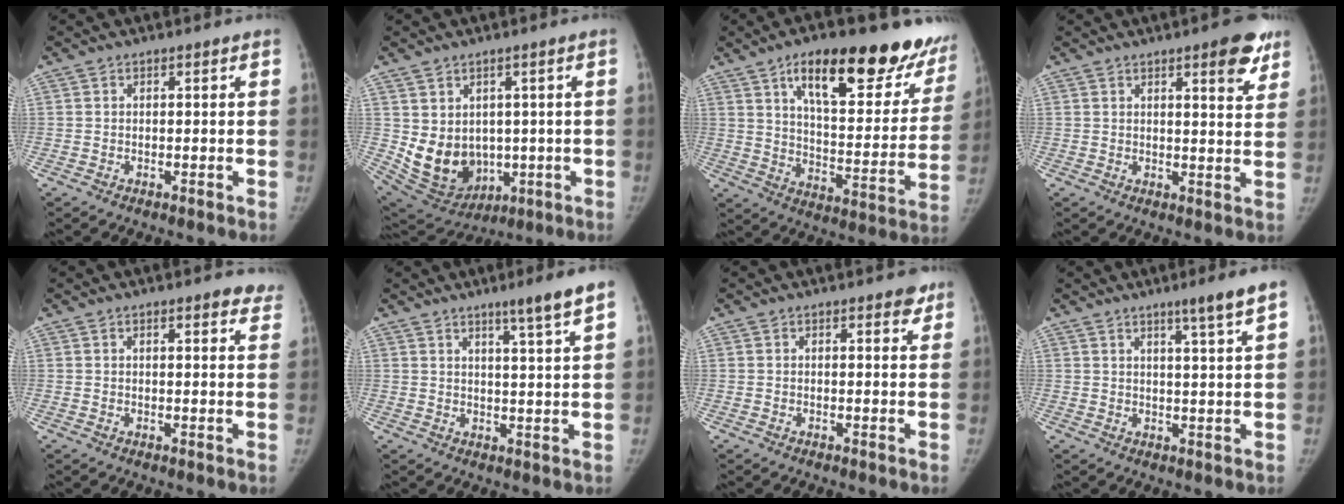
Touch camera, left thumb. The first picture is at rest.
{"total": 12.0, "force": [-0.6, 9.7, 7.0], "torque": [-0.090, -0.007, 0.027]}
{"total": 27.4, "force": [16.9, 10.1, 19.1], "torque": [-0.219, -0.056, 0.243]}
{"total": 7.1, "force": [4.2, 1.9, 5.4], "torque": [-0.051, -0.020, 0.050]}
{"total": 5.8, "force": [4.4, 1.9, 3.2], "torque": [-0.008, -0.011, 0.042]}
{"total": 6.5, "force": [4.3, -0.7, 4.8], "torque": [-0.074, -0.030, 0.065]}
{"total": 2.3, "force": [1.6, 1.0, 1.3], "torque": [-0.003, -0.007, 0.016]}
{"total": 5.8, "force": [3.7, -0.7, 4.4], "torque": [-0.069, -0.026, 0.058]}